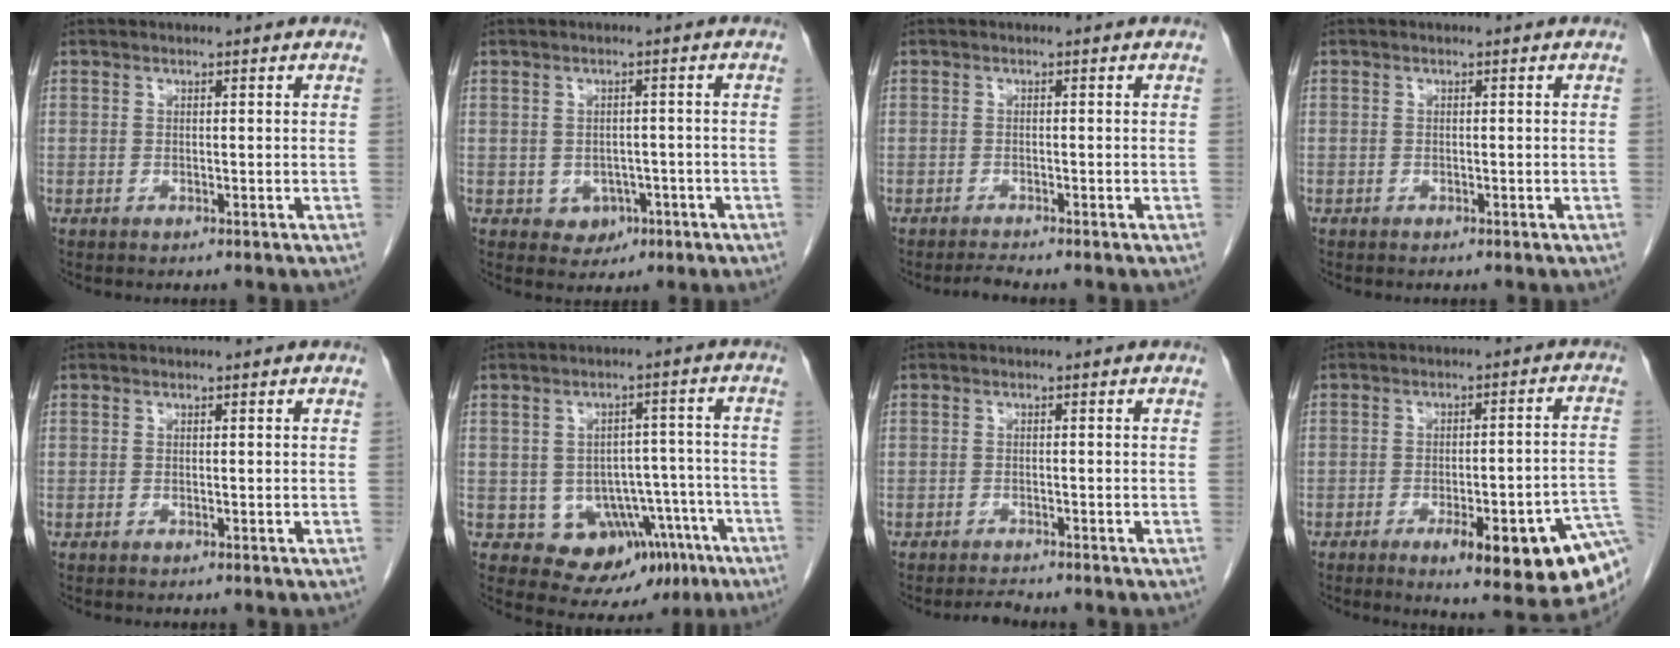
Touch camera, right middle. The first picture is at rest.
{"total": 3.4, "force": [-1.2, 2.8, 1.5], "torque": [-0.014, 0.005, -0.004]}
{"total": 1.2, "force": [-1.1, -0.4, 0.1], "torque": [-0.007, -0.006, -0.018]}
{"total": 0.0}
{"total": 0.0}
{"total": 11.4, "force": [-5.5, 8.1, 5.9], "torque": [-0.044, 0.030, -0.060]}
{"total": 1.2, "force": [-1.2, -0.1, 0.0], "torque": [-0.003, -0.007, -0.017]}
{"total": 14.9, "force": [-7.0, 2.3, 12.9], "torque": [-0.103, 0.009, -0.084]}